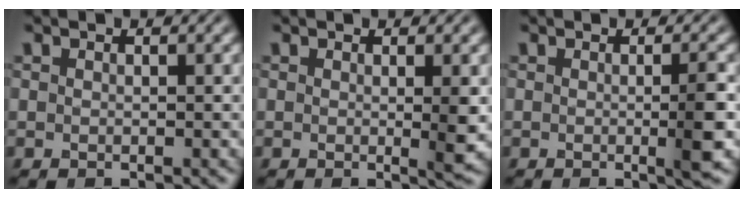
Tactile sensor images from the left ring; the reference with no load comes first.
{"total": 2.0, "force": [0.1, 0.2, 2.0], "torque": [-0.026, -0.008, -0.003]}
{"total": 2.8, "force": [-0.2, 0.4, 2.8], "torque": [-0.039, -0.007, -0.007]}